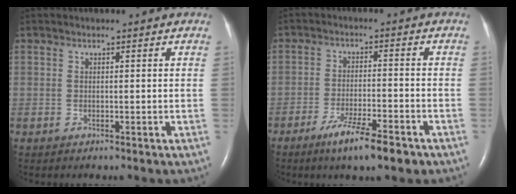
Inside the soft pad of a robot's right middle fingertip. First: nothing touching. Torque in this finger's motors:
{"motor_torque": [0.34, -0.30, 0.15, 0.05]}